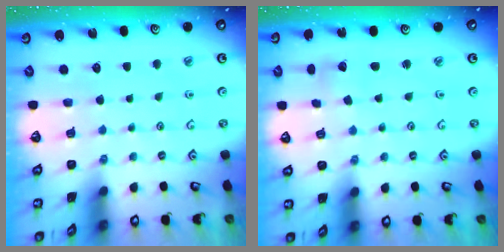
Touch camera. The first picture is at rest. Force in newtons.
{"total": 1.6, "press": 1.6, "slide": 0.2}